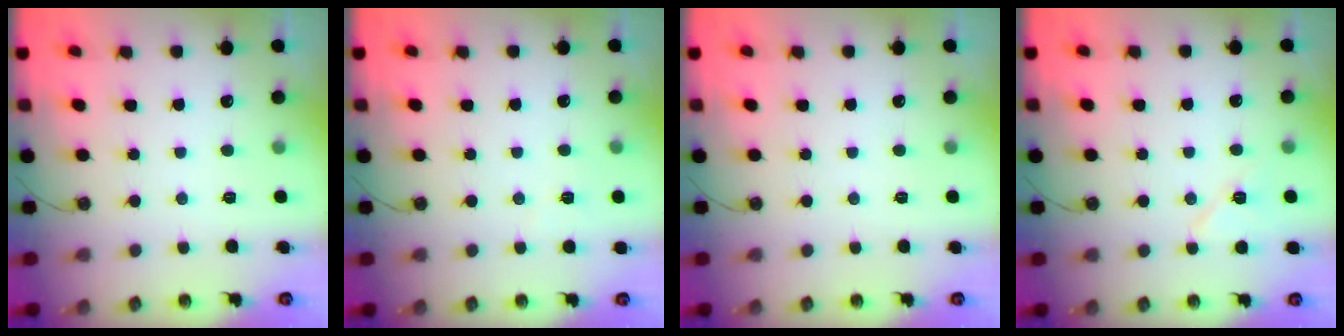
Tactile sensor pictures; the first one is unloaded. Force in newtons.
{"total": 3.6, "press": 2.3, "slide": 2.7}
{"total": 0.0}
{"total": 7.5, "press": 7.3, "slide": 1.6}